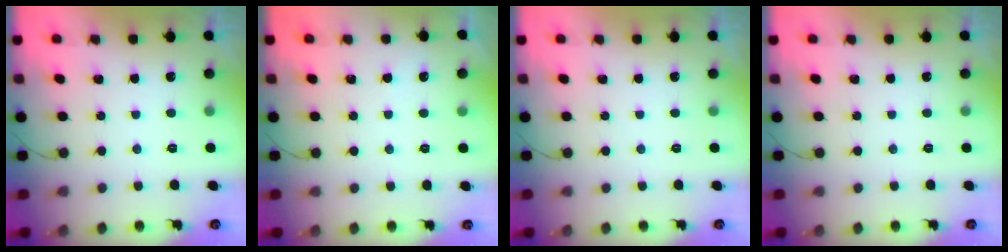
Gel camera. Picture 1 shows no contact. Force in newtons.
{"total": 1.7, "press": 1.7, "slide": 0.3}
{"total": 0.0}
{"total": 0.0}